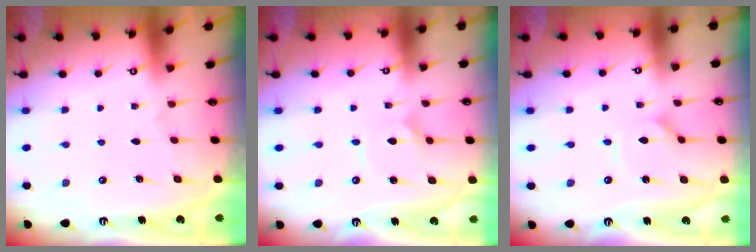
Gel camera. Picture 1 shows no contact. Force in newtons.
{"total": 2.6, "press": 2.5, "slide": 0.3}
{"total": 1.9, "press": 1.9, "slide": 0.2}